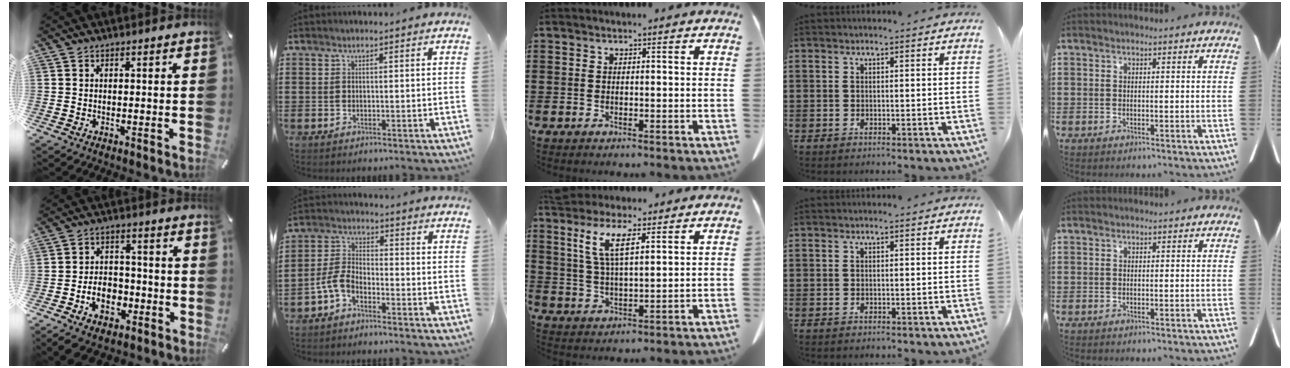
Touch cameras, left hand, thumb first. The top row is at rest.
{"thumb": {"total": 9.6, "force": [-4.2, 6.9, 5.3], "torque": [-0.100, 0.027, -0.075]}, "index": {"total": 4.9, "force": [-3.6, 2.0, 2.6], "torque": [-0.074, 0.003, -0.079]}, "middle": {"total": 7.1, "force": [4.3, 1.9, 5.4], "torque": [-0.115, -0.003, 0.076]}}